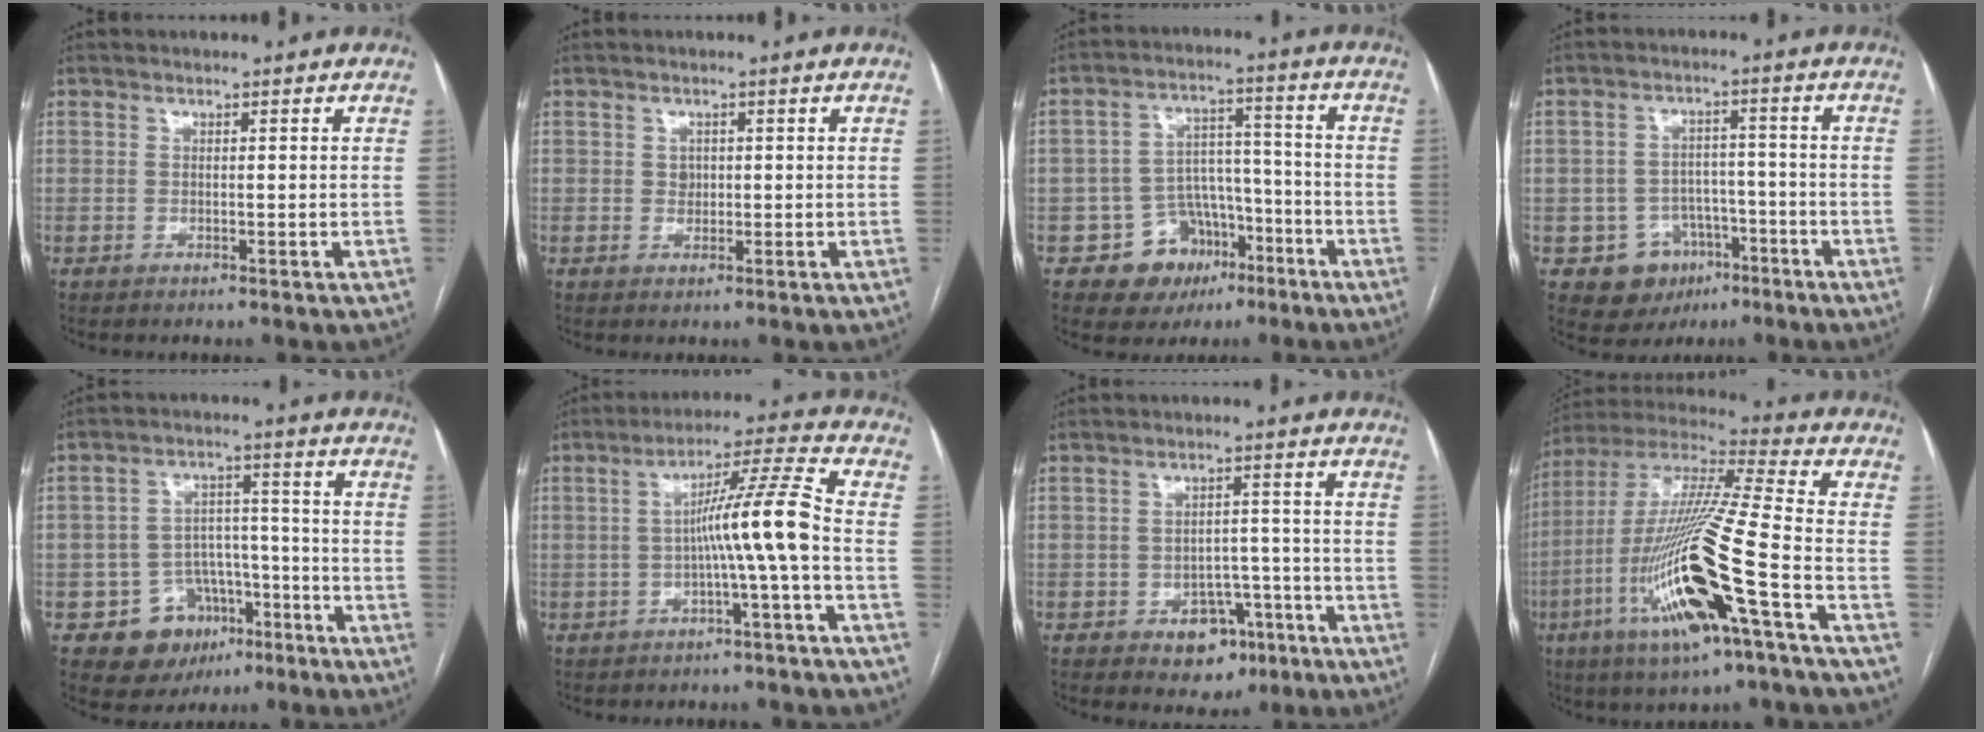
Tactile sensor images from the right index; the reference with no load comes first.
{"total": 1.4, "force": [0.2, 1.3, 0.7], "torque": [-0.009, 0.000, 0.005]}
{"total": 9.4, "force": [-4.9, 7.6, 2.6], "torque": [-0.023, 0.035, -0.067]}
{"total": 7.9, "force": [-3.6, 6.9, 1.5], "torque": [-0.016, 0.016, -0.043]}
{"total": 10.0, "force": [-5.3, 8.0, 3.0], "torque": [-0.031, 0.038, -0.071]}
{"total": 9.0, "force": [-1.6, -1.5, 8.7], "torque": [-0.141, 0.021, -0.028]}
{"total": 6.7, "force": [-3.5, 4.6, 3.4], "torque": [-0.036, 0.018, -0.044]}
{"total": 21.8, "force": [-7.7, 1.2, 20.3], "torque": [-0.422, -0.024, -0.146]}